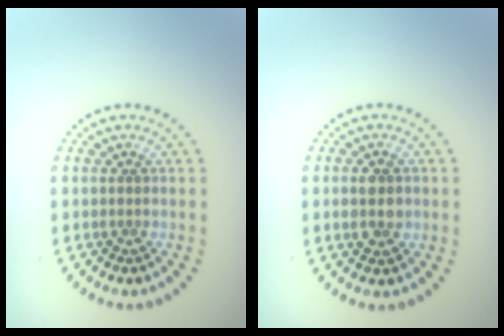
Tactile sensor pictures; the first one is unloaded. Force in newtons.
{"total": 2.9, "press": 2.9, "slide": 0.1}